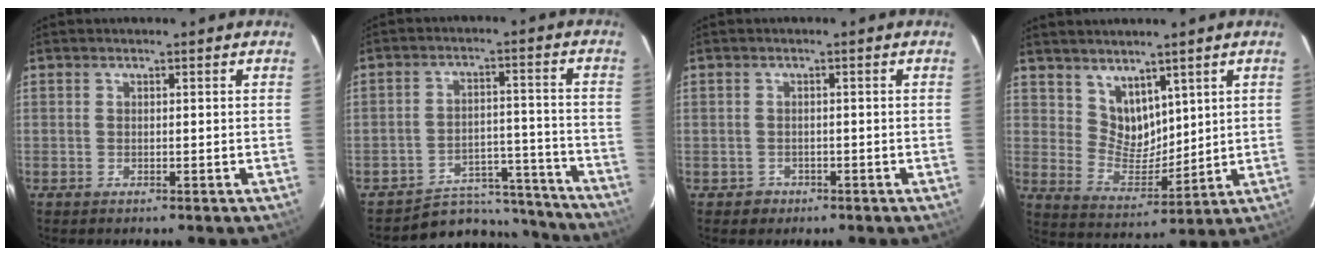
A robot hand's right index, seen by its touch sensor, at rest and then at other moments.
{"total": 13.6, "force": [-12.4, 5.4, 1.0], "torque": [-0.020, 0.055, -0.164]}
{"total": 2.2, "force": [-1.0, 1.9, 0.1], "torque": [-0.005, 0.005, -0.011]}
{"total": 7.6, "force": [5.1, 5.0, 2.7], "torque": [-0.043, -0.005, 0.109]}